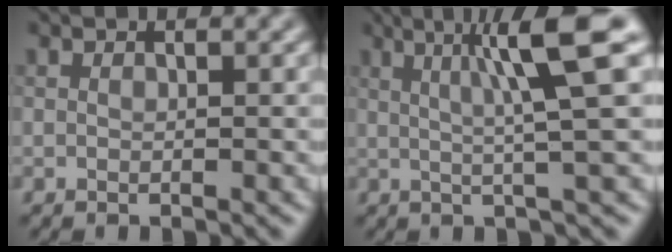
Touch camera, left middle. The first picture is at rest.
{"total": 7.7, "force": [2.1, 0.9, 7.3], "torque": [-0.102, 0.018, 0.032]}